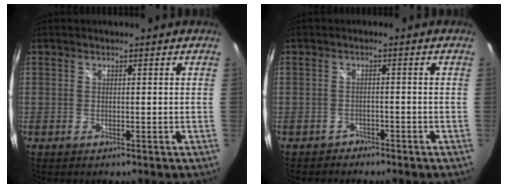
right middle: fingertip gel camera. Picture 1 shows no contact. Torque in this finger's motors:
{"motor_torque": [-0.26, -0.10, -0.08, -0.01]}